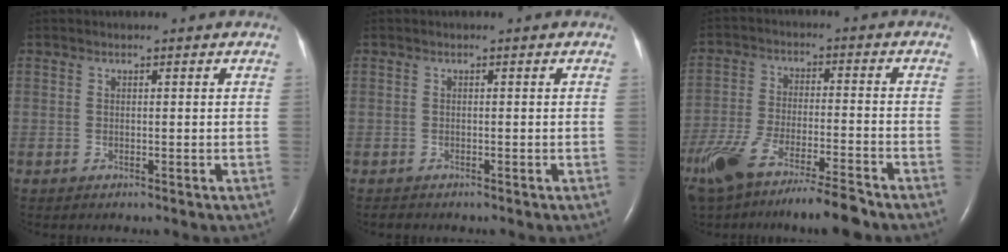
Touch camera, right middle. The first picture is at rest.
{"total": 0.6, "force": [-0.5, 0.2, 0.0], "torque": [-0.004, -0.001, -0.010]}
{"total": 15.6, "force": [-12.3, 2.0, 9.5], "torque": [-0.198, -0.034, -0.214]}